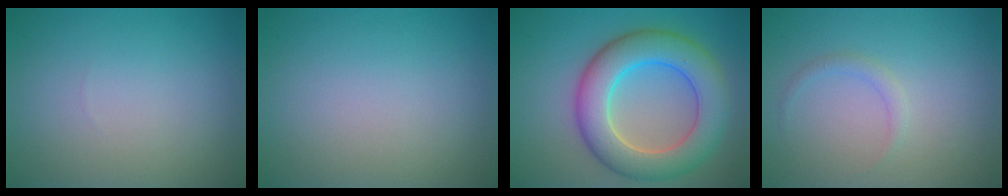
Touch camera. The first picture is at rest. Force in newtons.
{"total": 0.0}
{"total": 8.3, "press": 8.3, "slide": 0.6}
{"total": 1.1, "press": 1.1, "slide": 0.0}